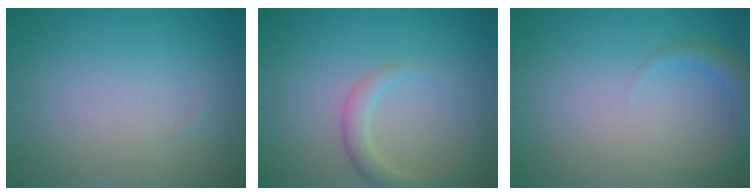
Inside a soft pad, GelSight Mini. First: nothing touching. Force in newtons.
{"total": 2.4, "press": 2.4, "slide": 0.2}
{"total": 2.1, "press": 2.1, "slide": 0.2}